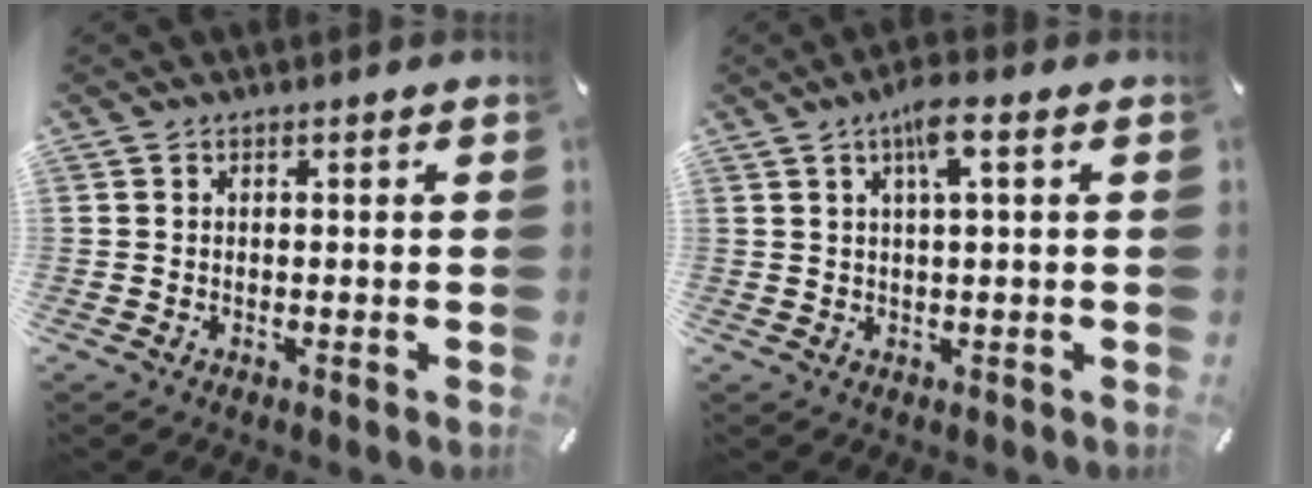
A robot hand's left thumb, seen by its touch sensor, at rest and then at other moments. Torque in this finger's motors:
{"motor_torque": [1.06, 1.03, 0.10, -0.06, 0.05]}